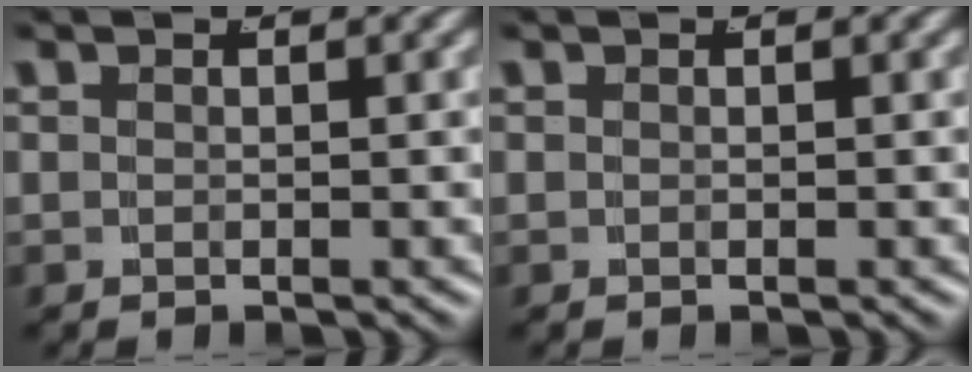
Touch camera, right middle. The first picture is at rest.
{"total": 0.0}